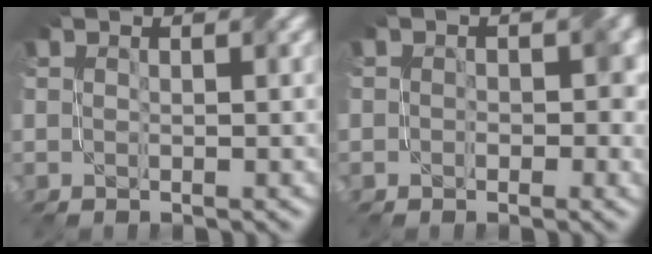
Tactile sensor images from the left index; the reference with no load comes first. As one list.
[{"total": 2.6, "force": [0.2, 2.0, 1.6], "torque": [-0.010, -0.003, -0.003]}]